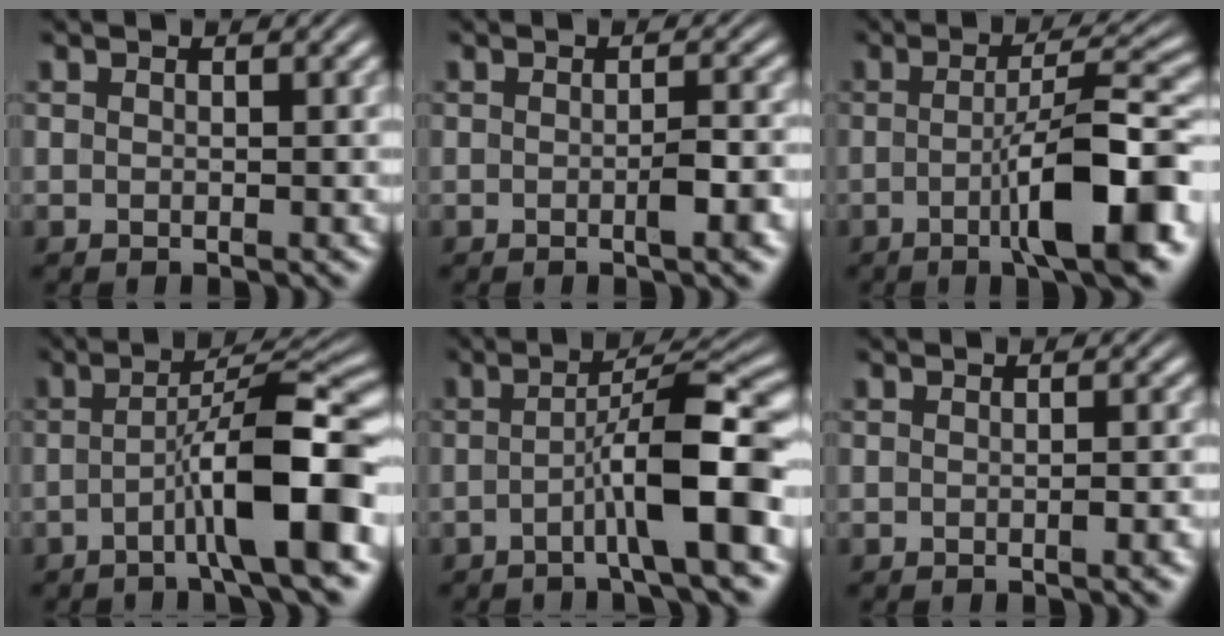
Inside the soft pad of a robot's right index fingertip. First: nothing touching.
{"total": 1.7, "force": [-0.7, 0.2, 1.5], "torque": [-0.018, 0.008, -0.017]}
{"total": 8.4, "force": [-2.8, 1.5, 7.8], "torque": [-0.110, 0.004, -0.045]}
{"total": 8.1, "force": [-2.3, 1.4, 7.6], "torque": [-0.106, 0.011, -0.037]}
{"total": 7.1, "force": [-2.0, 0.9, 6.8], "torque": [-0.093, 0.012, -0.033]}
{"total": 0.7, "force": [-0.4, -0.1, 0.6], "torque": [-0.009, 0.007, -0.008]}